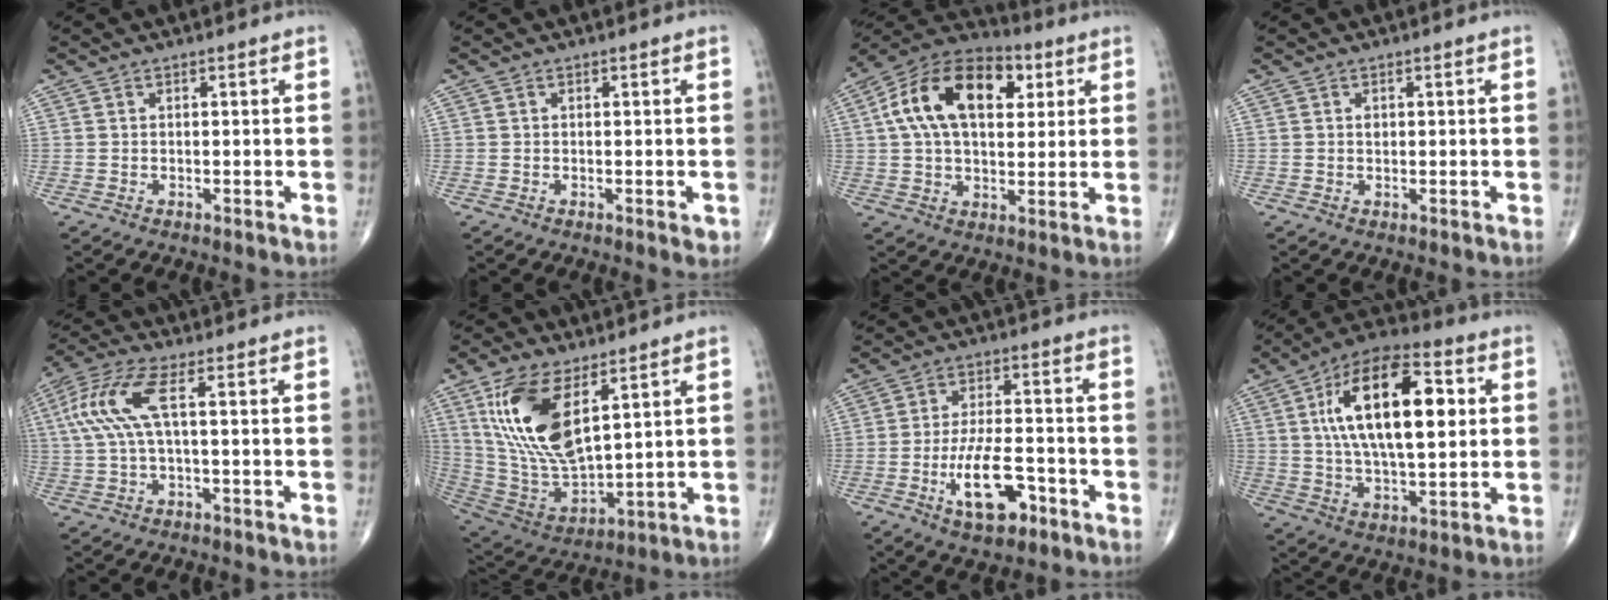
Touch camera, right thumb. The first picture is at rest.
{"total": 1.5, "force": [-0.4, 0.6, 1.2], "torque": [-0.009, -0.001, -0.005]}
{"total": 19.4, "force": [5.3, 11.6, 14.6], "torque": [-0.230, 0.012, 0.078]}
{"total": 0.8, "force": [0.2, 0.6, 0.5], "torque": [-0.005, 0.001, 0.002]}
{"total": 9.4, "force": [1.6, 2.7, 8.9], "torque": [-0.234, 0.025, 0.030]}
{"total": 18.5, "force": [7.4, 8.2, 14.8], "torque": [-0.286, -0.030, 0.155]}
{"total": 10.8, "force": [-4.6, 4.6, 8.7], "torque": [-0.153, 0.022, -0.072]}
{"total": 21.6, "force": [4.5, 9.6, 18.8], "torque": [-0.306, 0.007, 0.069]}